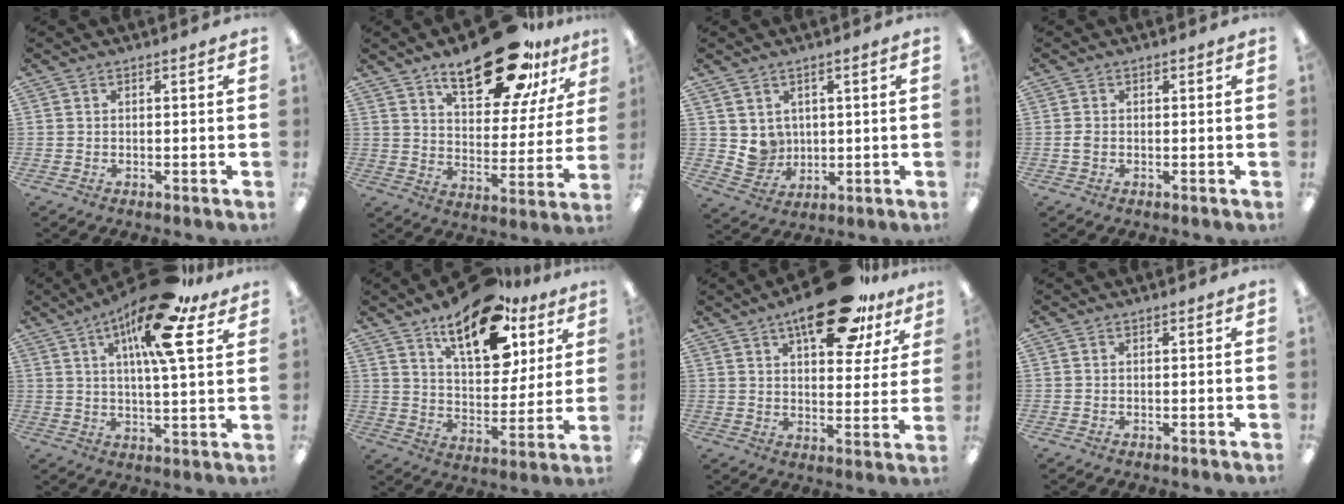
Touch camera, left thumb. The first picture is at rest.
{"total": 22.3, "force": [15.1, 8.9, 13.8], "torque": [-0.199, -0.079, 0.248]}
{"total": 5.9, "force": [2.9, 5.2, 0.2], "torque": [-0.012, -0.018, 0.061]}
{"total": 1.3, "force": [-0.2, 1.0, 0.9], "torque": [-0.017, 0.003, -0.005]}
{"total": 18.4, "force": [9.9, 4.7, 14.7], "torque": [-0.232, -0.041, 0.151]}
{"total": 17.9, "force": [11.1, 8.3, 11.3], "torque": [-0.171, -0.049, 0.188]}
{"total": 19.1, "force": [11.7, 8.2, 12.6], "torque": [-0.172, -0.053, 0.186]}
{"total": 0.0}